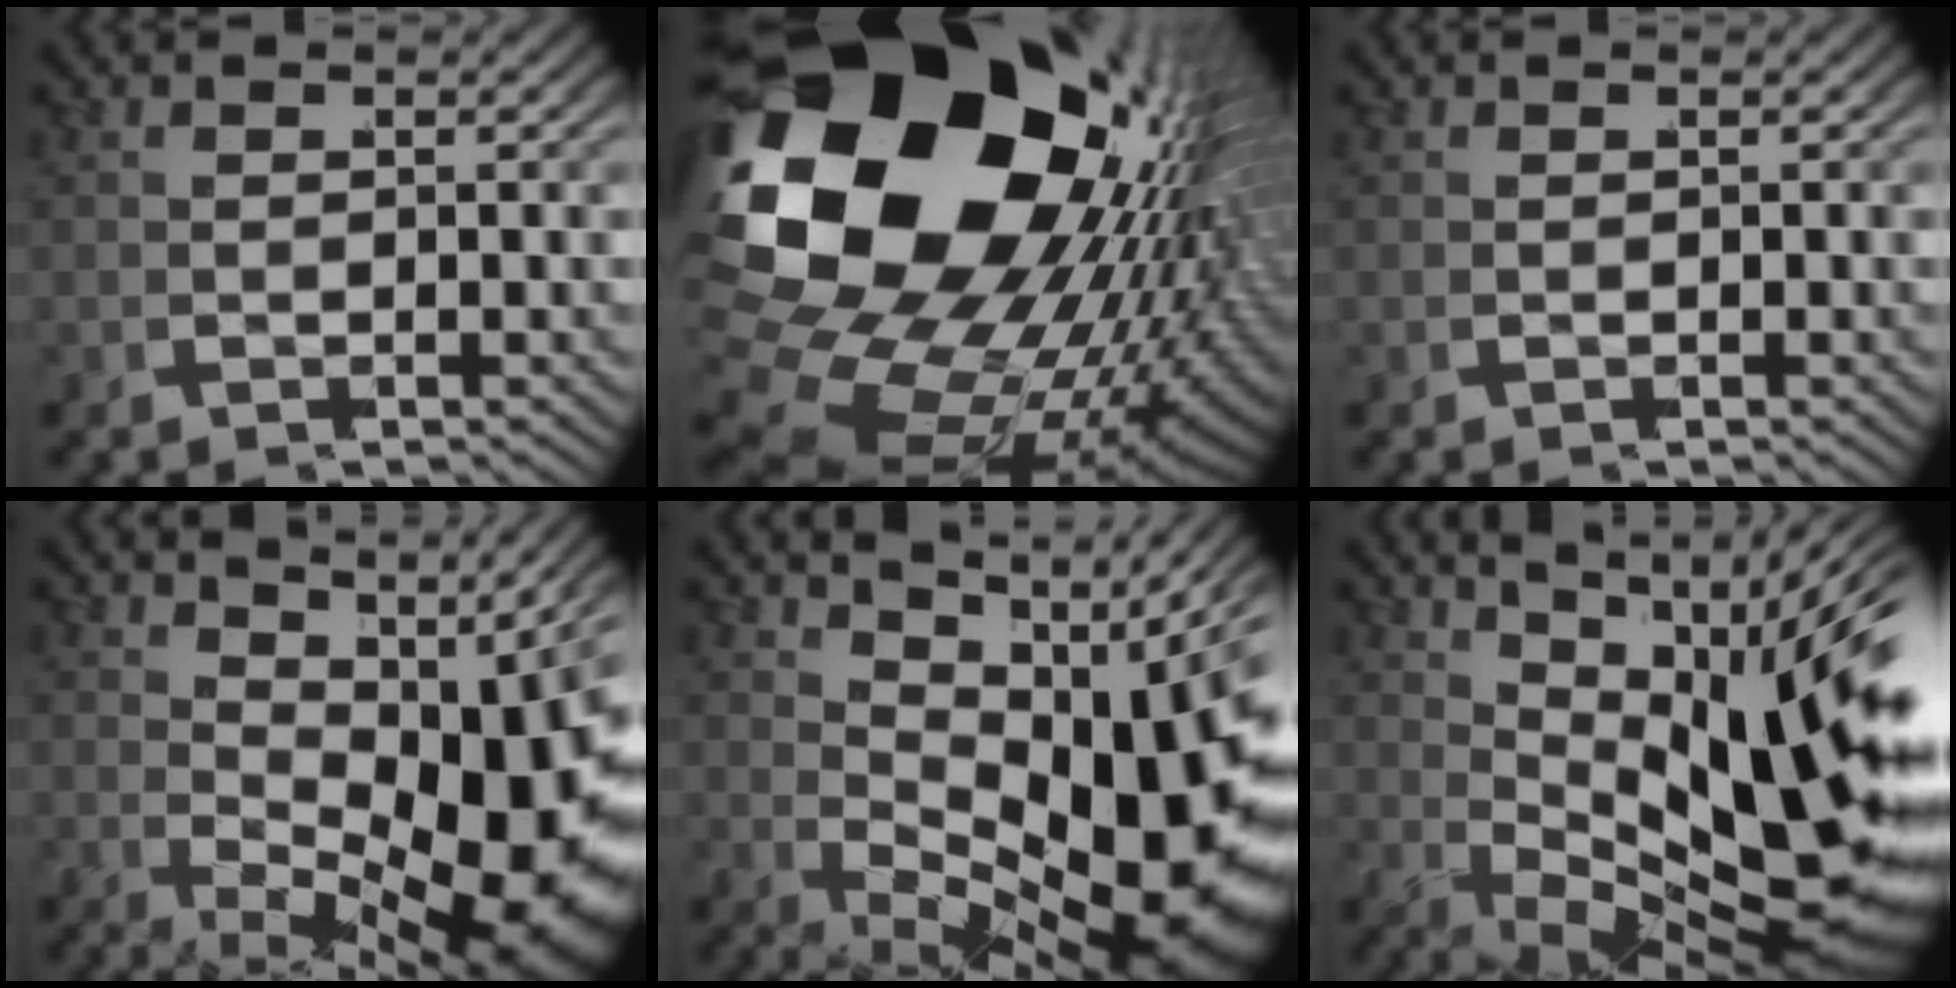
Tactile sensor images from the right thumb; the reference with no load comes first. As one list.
[{"total": 33.7, "force": [-0.7, 22.0, 25.5], "torque": [-0.451, -0.057, 0.014]}, {"total": 0.0}, {"total": 15.2, "force": [-0.5, 8.2, 12.8], "torque": [-0.175, -0.031, 0.025]}, {"total": 16.8, "force": [-0.3, 9.4, 14.0], "torque": [-0.210, -0.039, 0.032]}, {"total": 19.1, "force": [0.5, 10.7, 15.8], "torque": [-0.228, -0.029, 0.032]}]